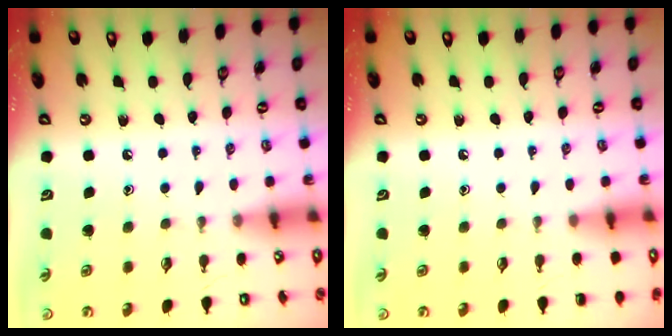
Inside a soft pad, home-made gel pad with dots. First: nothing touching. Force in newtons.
{"total": 0.0}